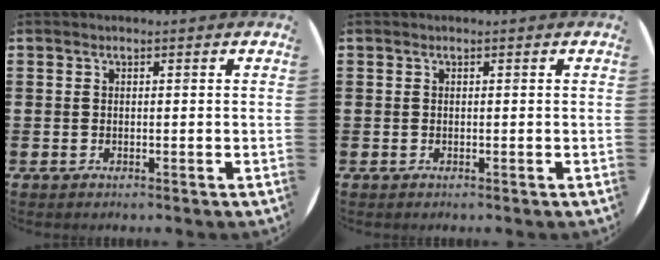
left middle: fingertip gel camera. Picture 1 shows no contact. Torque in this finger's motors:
{"motor_torque": [-0.03, 0.01, 0.01, -0.01]}